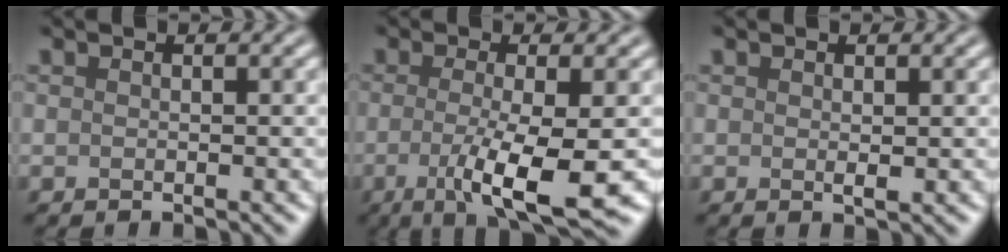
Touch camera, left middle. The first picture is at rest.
{"total": 6.7, "force": [-1.6, 1.5, 6.4], "torque": [-0.108, -0.015, -0.031]}
{"total": 0.7, "force": [0.1, 0.1, 0.6], "torque": [-0.011, -0.002, 0.001]}